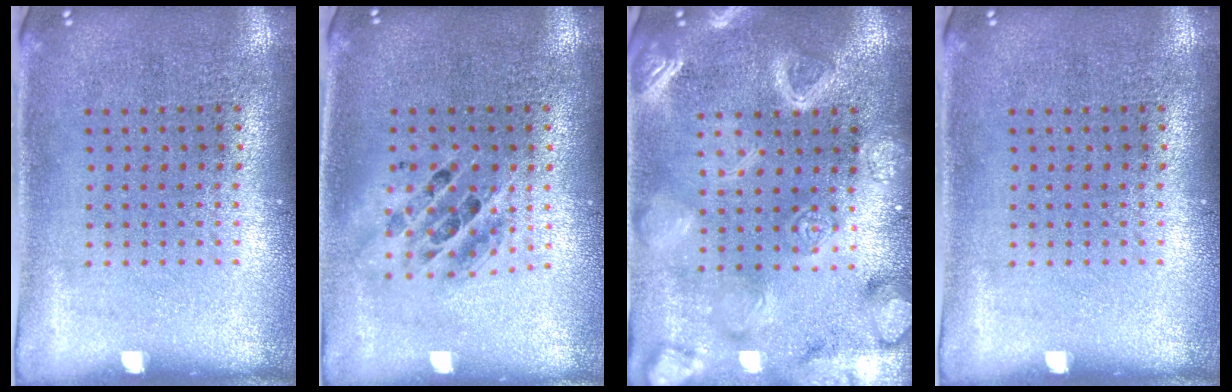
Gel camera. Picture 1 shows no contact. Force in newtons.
{"total": 1.3, "press": 1.1, "slide": 0.6}
{"total": 5.8, "press": 5.7, "slide": 0.8}
{"total": 0.0}